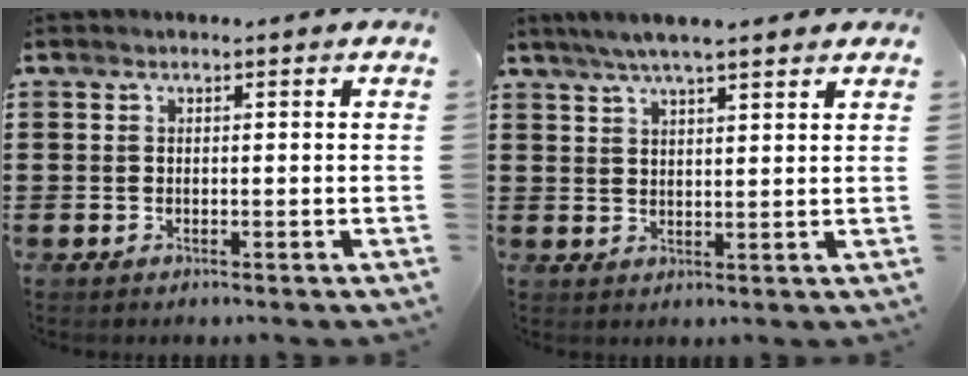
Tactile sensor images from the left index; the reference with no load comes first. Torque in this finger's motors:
{"motor_torque": [2.14, 0.00, 0.36, 0.11]}